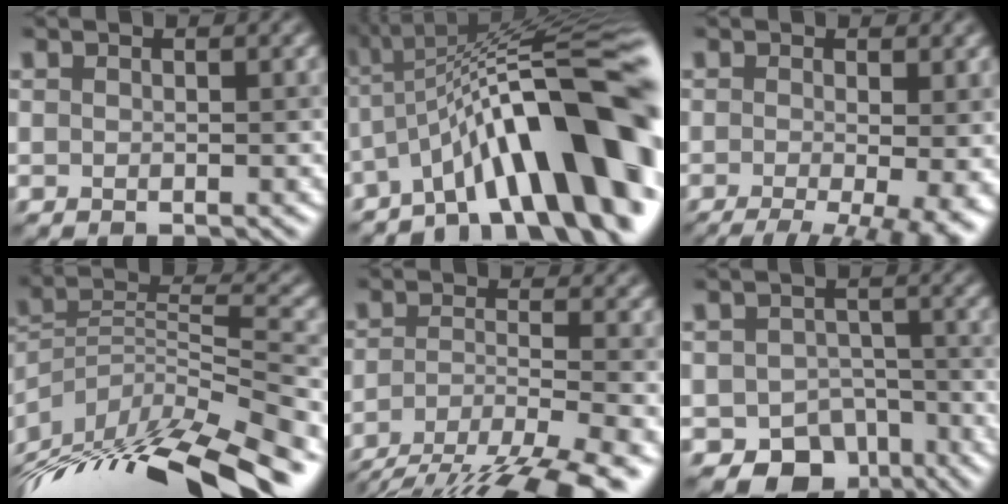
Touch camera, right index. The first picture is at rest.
{"total": 14.3, "force": [-5.2, 3.5, 12.9], "torque": [-0.157, 0.032, -0.077]}
{"total": 10.5, "force": [-3.2, 3.8, 9.2], "torque": [-0.090, -0.010, -0.033]}
{"total": 15.4, "force": [-10.4, 3.7, 10.8], "torque": [-0.186, 0.030, -0.170]}
{"total": 10.6, "force": [-7.9, 2.3, 6.6], "torque": [-0.120, -0.016, -0.123]}
{"total": 6.2, "force": [-3.8, 4.2, 2.5], "torque": [-0.032, -0.023, -0.040]}